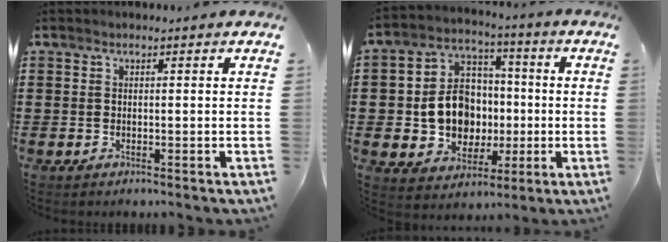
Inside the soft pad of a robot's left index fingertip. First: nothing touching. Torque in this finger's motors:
{"motor_torque": [1.85, 0.29, 0.55, 0.14]}